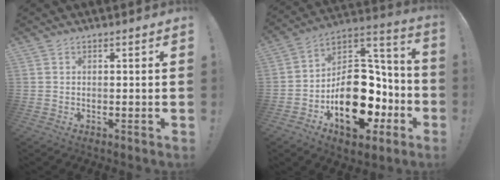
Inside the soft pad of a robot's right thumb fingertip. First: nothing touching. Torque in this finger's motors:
{"motor_torque": [3.15, 1.86, 1.80, -0.97, 0.16]}